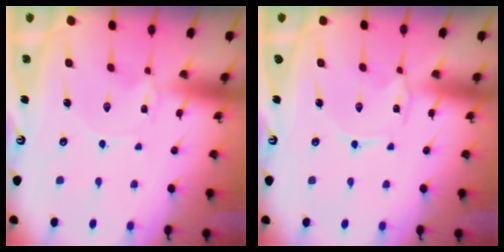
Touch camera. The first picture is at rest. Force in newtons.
{"total": 1.3, "press": 1.3, "slide": 0.2}